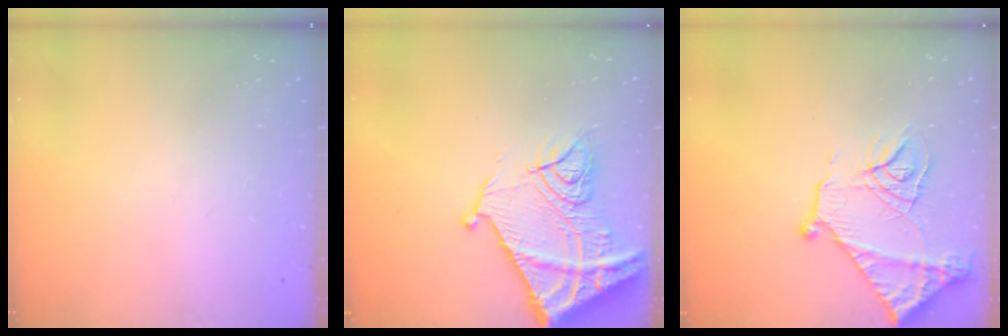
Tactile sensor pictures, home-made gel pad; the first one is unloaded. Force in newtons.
{"total": 18.1, "press": 18.0, "slide": 1.9}
{"total": 17.6, "press": 17.5, "slide": 1.7}